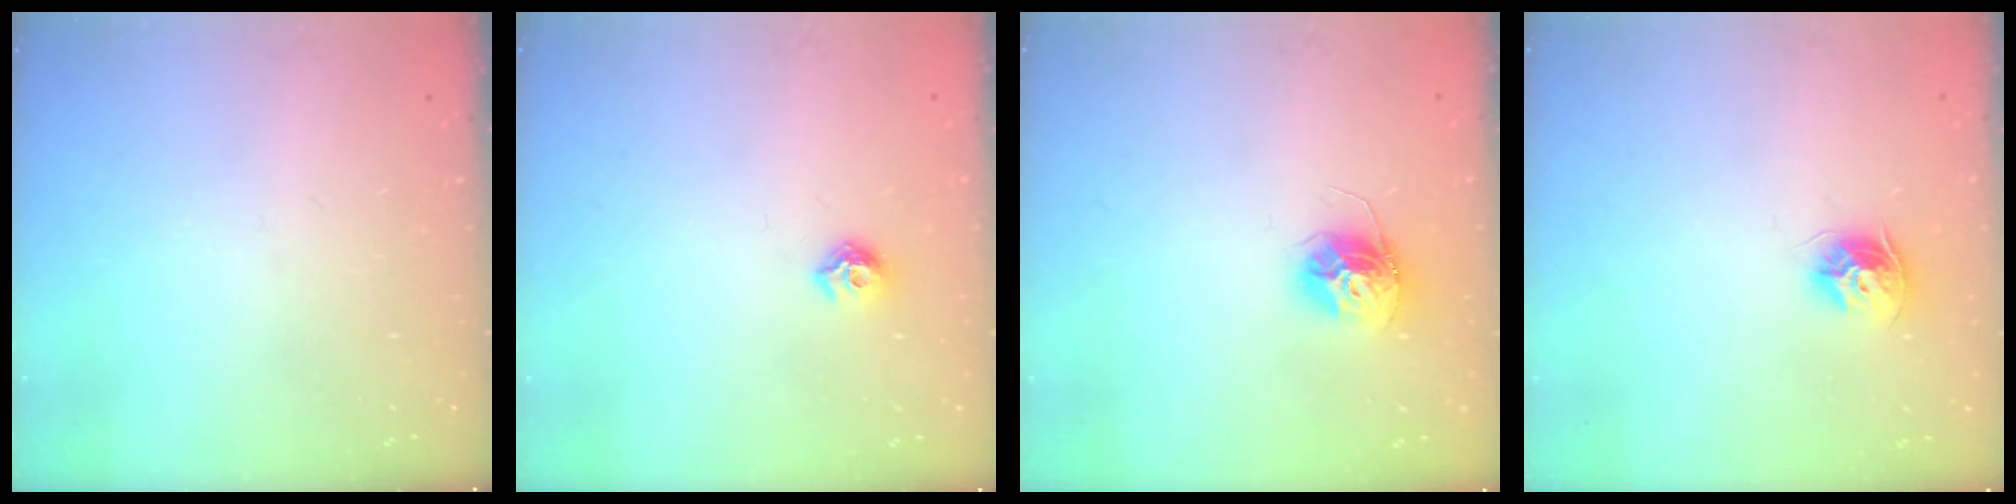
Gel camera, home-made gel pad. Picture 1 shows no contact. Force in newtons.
{"total": 6.9, "press": 6.8, "slide": 0.9}
{"total": 11.9, "press": 11.9, "slide": 1.0}
{"total": 8.5, "press": 8.5, "slide": 0.4}